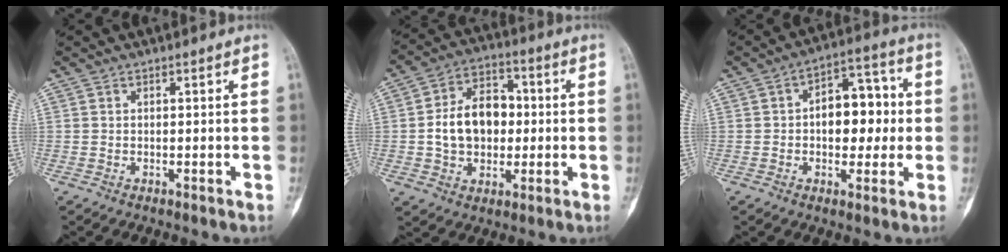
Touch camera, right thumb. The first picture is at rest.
{"total": 12.8, "force": [0.0, 9.2, 8.9], "torque": [-0.123, 0.023, -0.003]}
{"total": 11.7, "force": [0.3, 7.2, 9.2], "torque": [-0.089, 0.027, -0.002]}